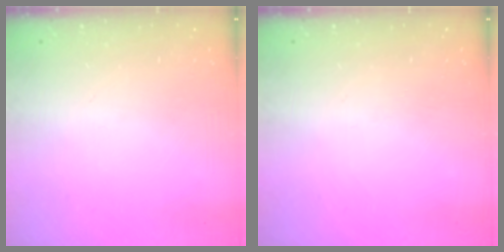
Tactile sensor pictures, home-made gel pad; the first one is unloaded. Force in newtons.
{"total": 0.0}